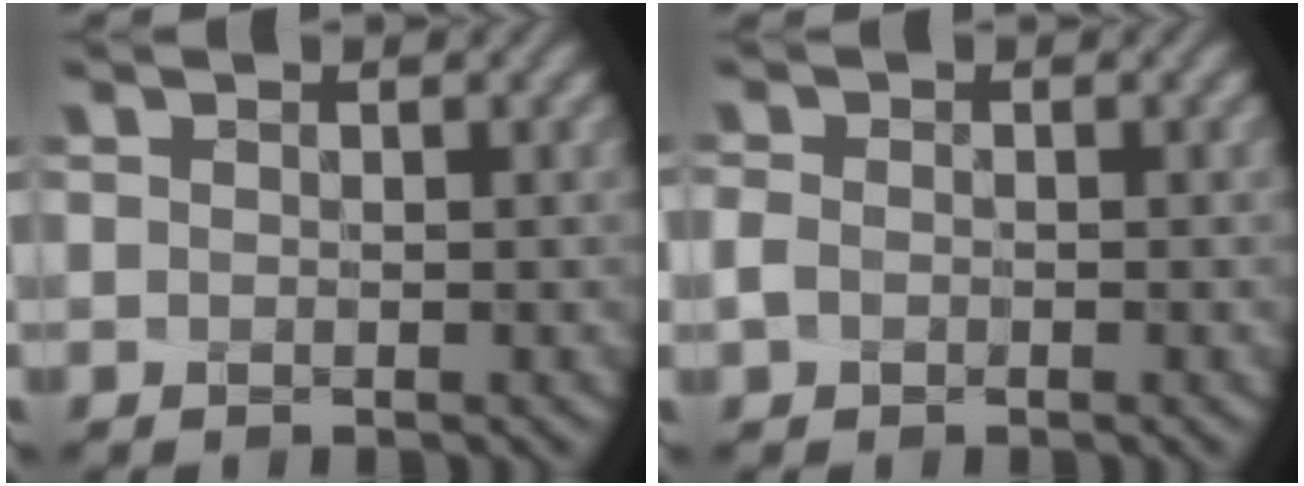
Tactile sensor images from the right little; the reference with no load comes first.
{"total": 1.0, "force": [-0.9, 0.2, -0.4], "torque": [-0.002, -0.003, -0.016]}